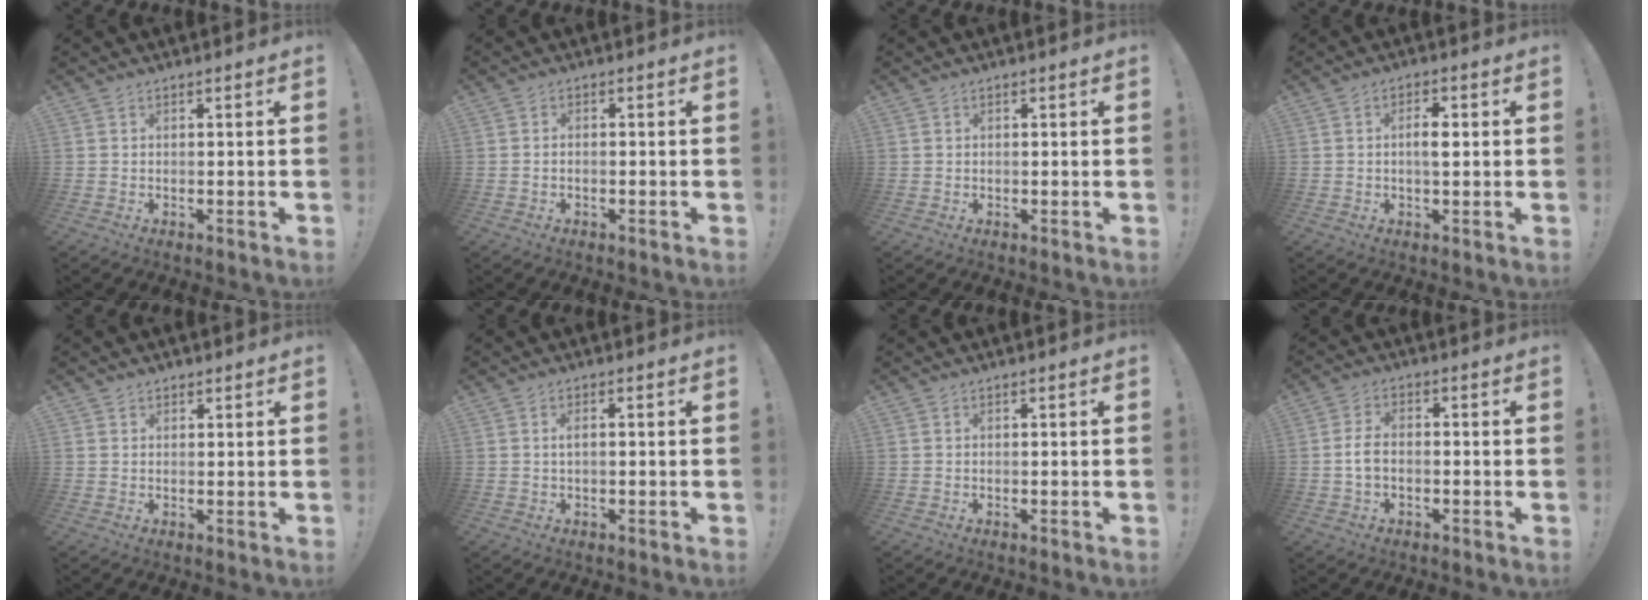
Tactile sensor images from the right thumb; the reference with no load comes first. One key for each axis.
{"total": 0.7, "fx": -0.4, "fy": 0.3, "fz": 0.4, "tx": -0.014, "ty": 0.003, "tz": -0.007}
{"total": 1.0, "fx": 0.5, "fy": 0.8, "fz": -0.1, "tx": 0.005, "ty": 0.000, "tz": 0.008}
{"total": 4.0, "fx": 0.2, "fy": 1.5, "fz": 3.7, "tx": -0.055, "ty": 0.001, "tz": -0.001}
{"total": 1.2, "fx": 0.8, "fy": 0.9, "fz": -0.1, "tx": 0.009, "ty": -0.005, "tz": 0.013}
{"total": 1.8, "fx": 0.0, "fy": 0.3, "fz": 1.8, "tx": -0.032, "ty": 0.003, "tz": -0.001}
{"total": 0.0}
{"total": 4.9, "fx": -1.0, "fy": 2.8, "fz": 3.9, "tx": -0.084, "ty": 0.008, "tz": -0.017}